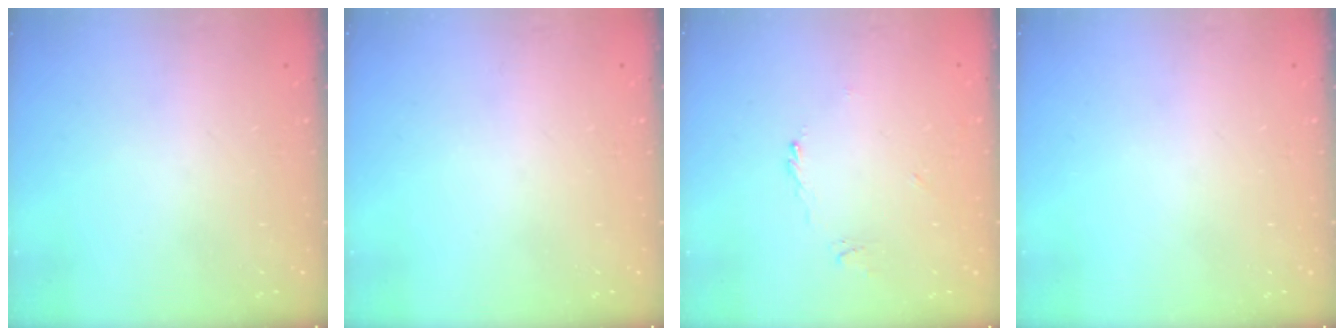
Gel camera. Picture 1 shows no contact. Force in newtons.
{"total": 0.0}
{"total": 1.1, "press": 1.1, "slide": 0.4}
{"total": 0.0}